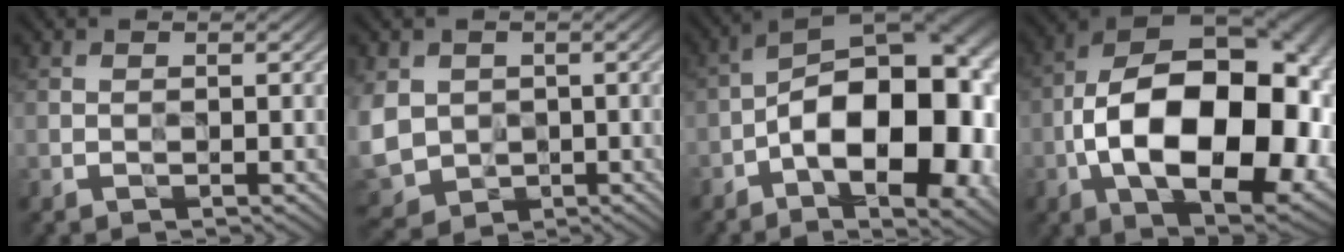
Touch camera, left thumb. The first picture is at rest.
{"total": 7.6, "force": [0.3, 6.4, 4.1], "torque": [-0.138, -0.017, 0.004]}
{"total": 20.9, "force": [-4.5, 10.2, 17.6], "torque": [-0.247, 0.002, -0.074]}
{"total": 21.3, "force": [-3.1, 11.7, 17.5], "torque": [-0.298, -0.024, -0.041]}